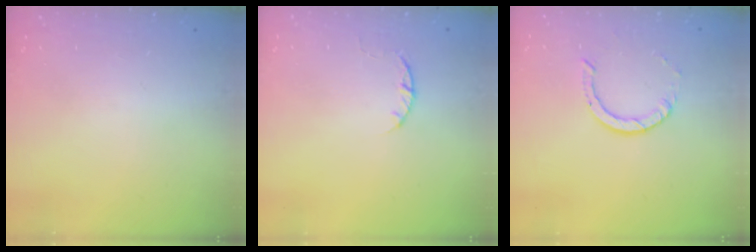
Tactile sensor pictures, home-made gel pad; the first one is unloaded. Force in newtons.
{"total": 2.5, "press": 2.4, "slide": 0.4}
{"total": 3.5, "press": 3.5, "slide": 0.4}